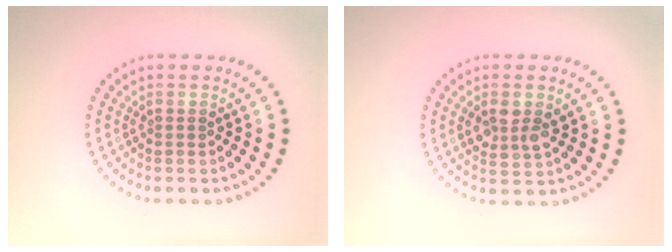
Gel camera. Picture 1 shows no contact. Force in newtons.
{"total": 2.6, "press": 2.5, "slide": 0.7}